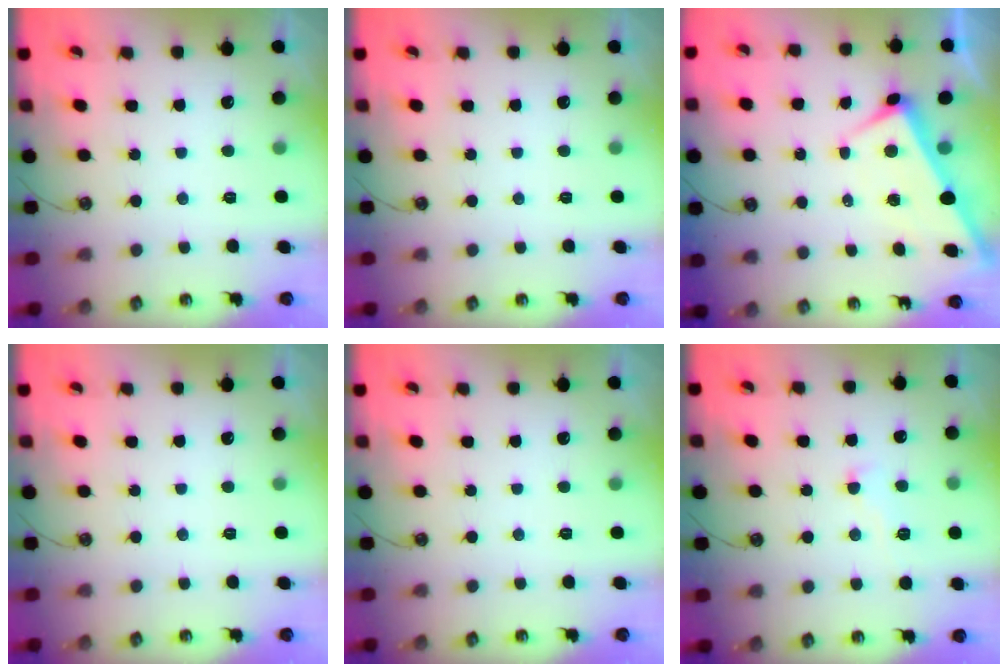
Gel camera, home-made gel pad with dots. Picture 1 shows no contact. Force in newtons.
{"total": 0.0}
{"total": 2.8, "press": 2.8, "slide": 0.6}
{"total": 0.0}
{"total": 0.0}
{"total": 1.0, "press": 0.4, "slide": 0.9}